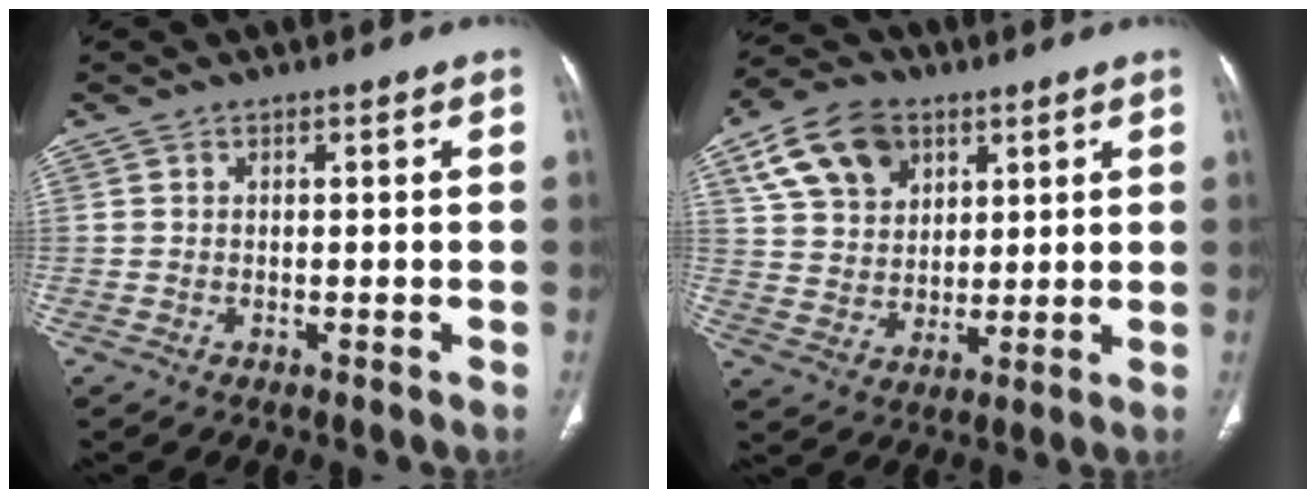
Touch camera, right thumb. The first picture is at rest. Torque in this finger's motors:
{"motor_torque": [-0.98, 1.73, 0.36, -0.32, 0.13]}